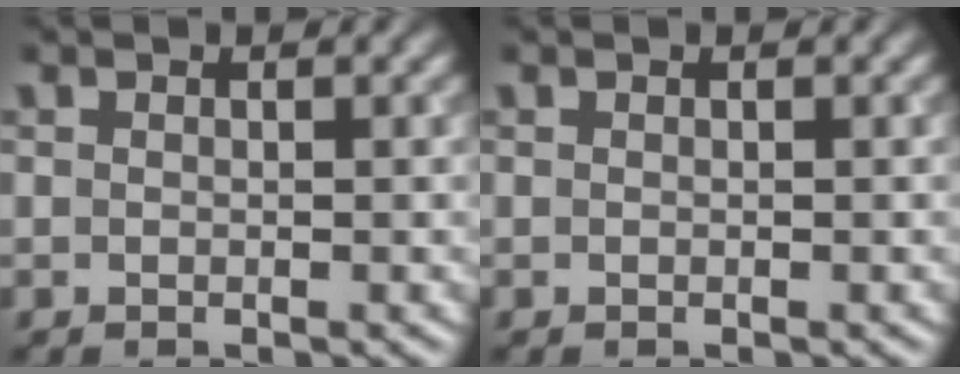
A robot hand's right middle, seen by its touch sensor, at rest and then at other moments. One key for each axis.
{"total": 0.0}